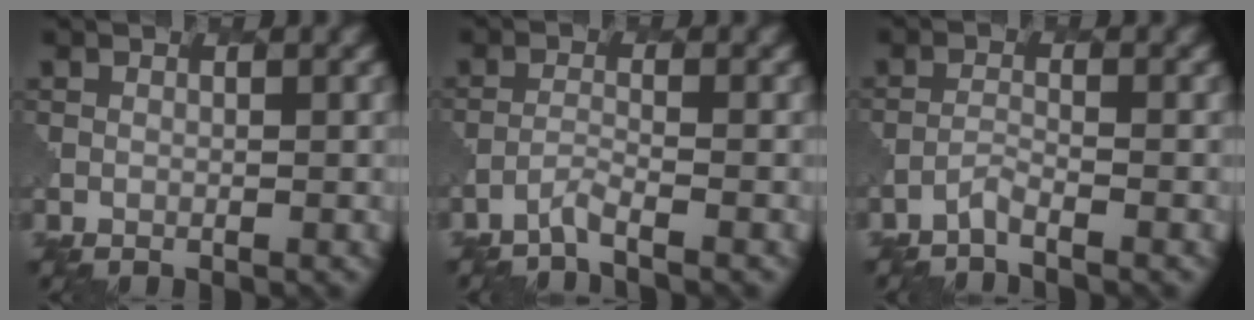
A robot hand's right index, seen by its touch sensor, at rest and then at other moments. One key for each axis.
{"total": 1.4, "fx": -1.2, "fy": 0.0, "fz": 0.6, "tx": -0.008, "ty": 0.001, "tz": -0.035}
{"total": 1.1, "fx": -1.0, "fy": 0.1, "fz": 0.3, "tx": -0.003, "ty": 0.001, "tz": -0.028}